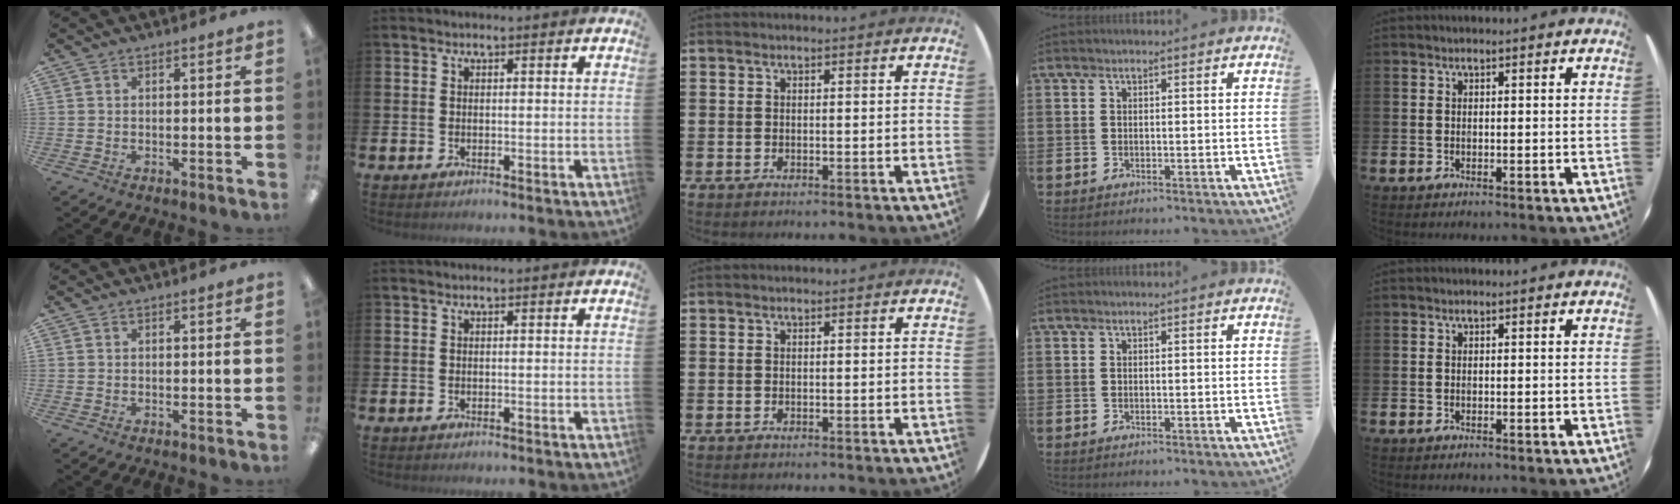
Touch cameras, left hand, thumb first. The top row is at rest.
{}